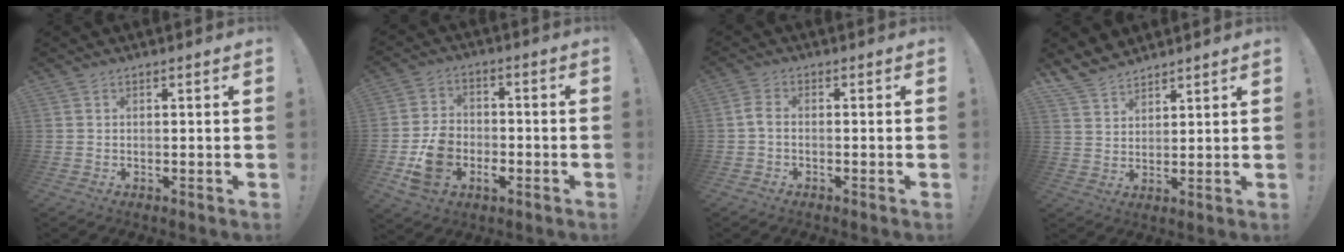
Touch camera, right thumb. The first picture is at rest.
{"total": 11.2, "force": [-3.8, 8.8, 5.7], "torque": [-0.086, 0.012, -0.061]}
{"total": 3.2, "force": [-0.8, 1.8, 2.5], "torque": [-0.050, 0.007, -0.016]}
{"total": 6.7, "force": [6.0, 2.8, 1.3], "torque": [-0.031, -0.040, 0.117]}